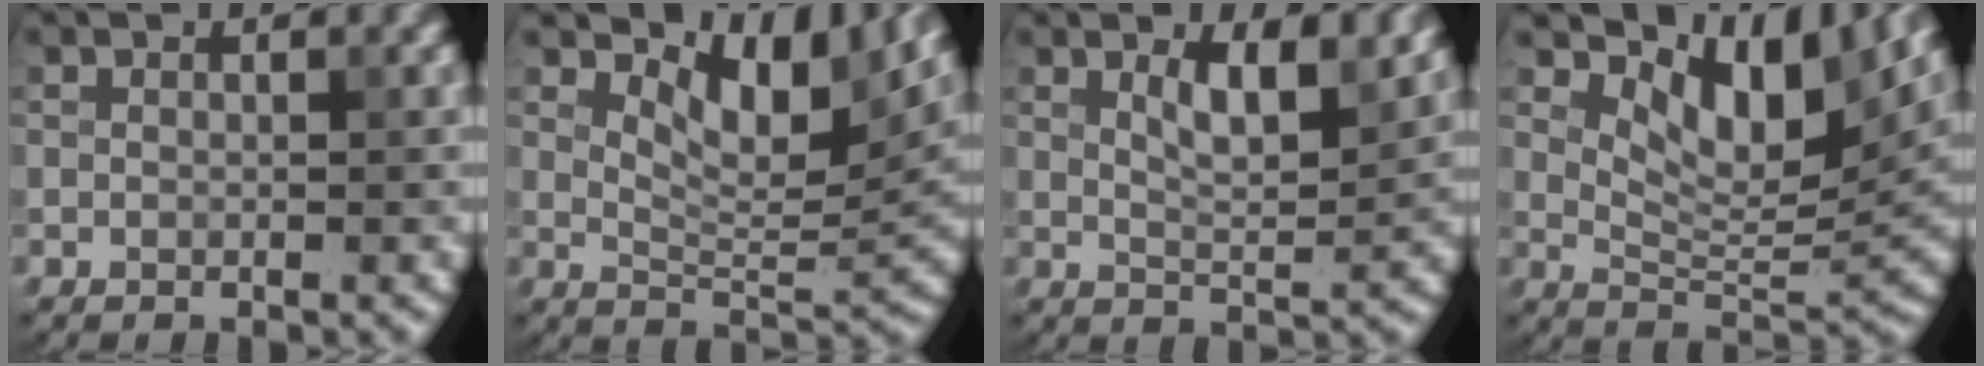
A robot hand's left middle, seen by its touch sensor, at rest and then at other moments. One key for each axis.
{"total": 7.2, "fx": 4.1, "fy": 3.1, "fz": 5.1, "tx": -0.074, "ty": -0.005, "tz": 0.064}
{"total": 4.3, "fx": 2.2, "fy": 1.3, "fz": 3.4, "tx": -0.059, "ty": -0.005, "tz": 0.038}
{"total": 8.0, "fx": 4.7, "fy": 3.3, "fz": 5.6, "tx": -0.083, "ty": -0.004, "tz": 0.078}